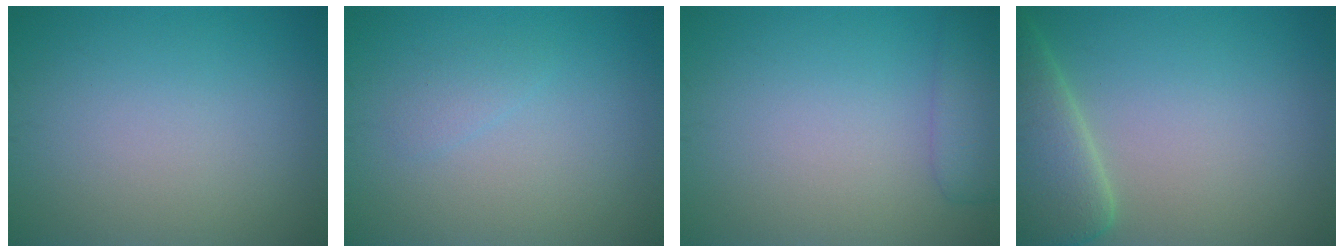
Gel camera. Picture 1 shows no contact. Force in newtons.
{"total": 1.0, "press": 1.0, "slide": 0.1}
{"total": 2.8, "press": 2.8, "slide": 0.1}
{"total": 5.6, "press": 5.6, "slide": 0.5}